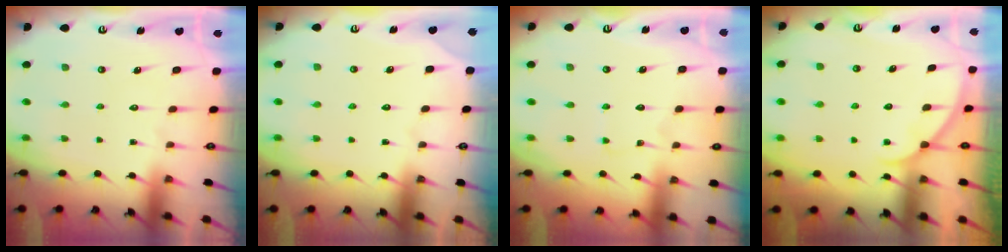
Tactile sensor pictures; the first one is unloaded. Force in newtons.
{"total": 0.0}
{"total": 1.2, "press": 1.2, "slide": 0.2}
{"total": 3.1, "press": 3.0, "slide": 0.3}